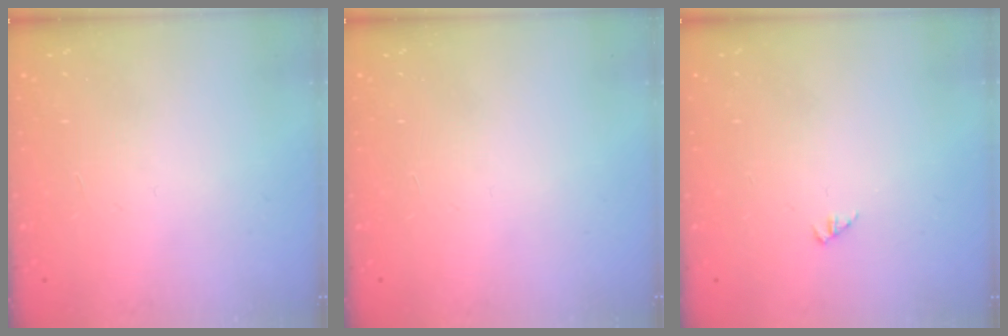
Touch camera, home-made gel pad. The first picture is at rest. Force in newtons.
{"total": 0.0}
{"total": 1.0, "press": 1.0, "slide": 0.3}